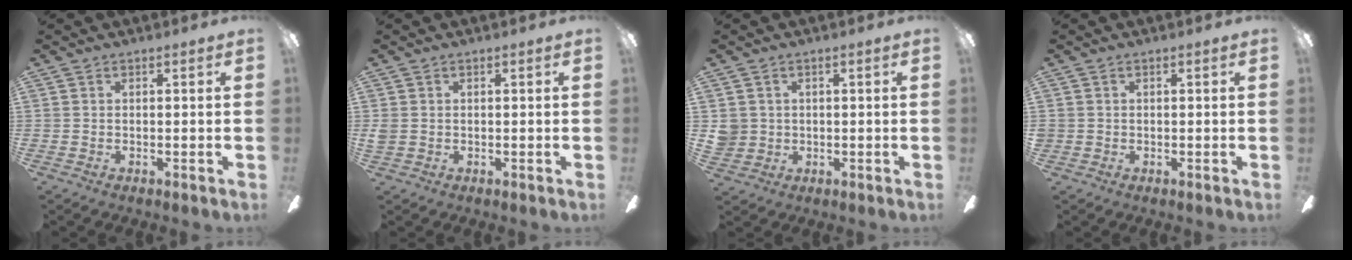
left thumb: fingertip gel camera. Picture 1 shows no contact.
{"total": 1.3, "force": [0.3, 1.1, 0.6], "torque": [-0.014, 0.003, 0.005]}
{"total": 3.5, "force": [0.8, 3.4, 0.4], "torque": [-0.018, 0.009, 0.017]}
{"total": 0.8, "force": [0.2, 0.8, 0.1], "torque": [-0.002, 0.005, 0.002]}